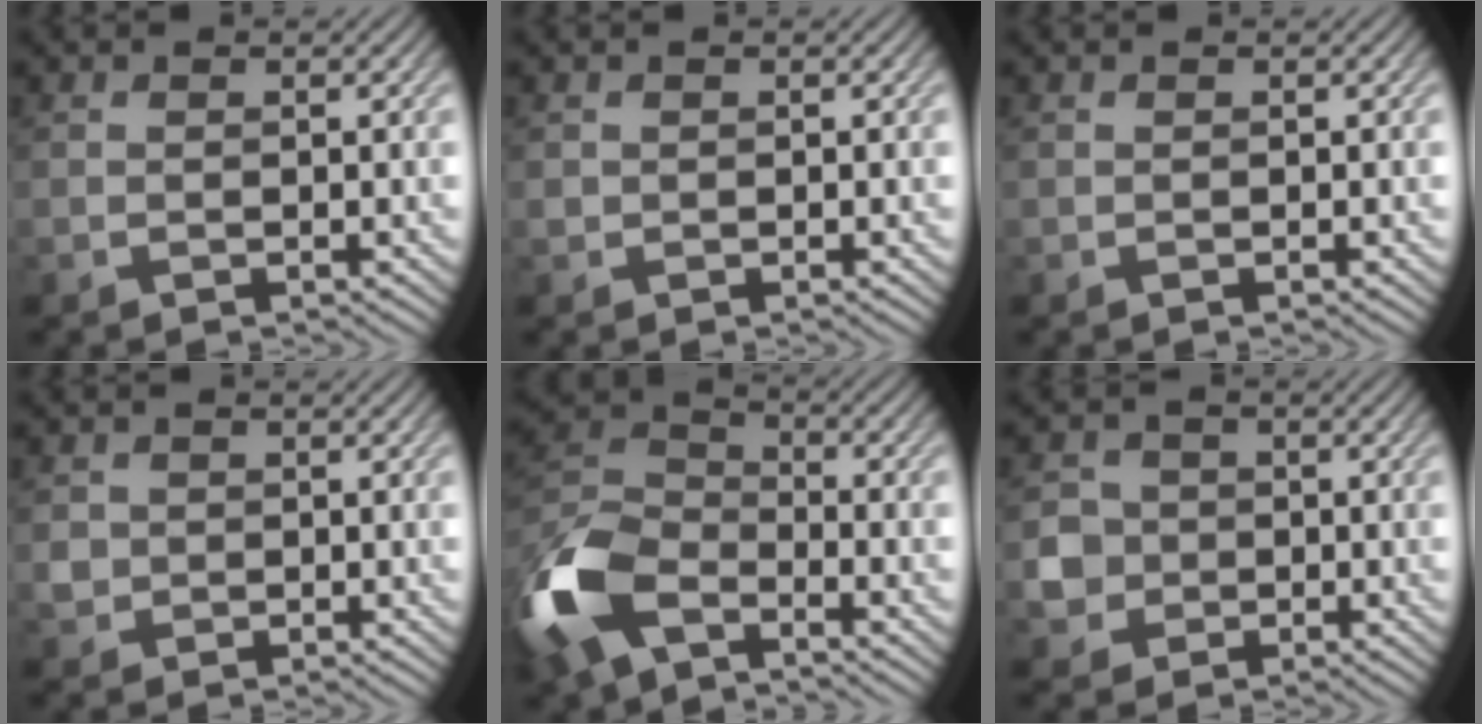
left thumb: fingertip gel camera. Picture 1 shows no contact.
{"total": 0.6, "force": [0.0, 0.6, -0.1], "torque": [0.001, -0.002, -0.002]}
{"total": 0.0}
{"total": 1.7, "force": [0.2, 1.7, 0.2], "torque": [-0.009, -0.002, 0.000]}
{"total": 13.7, "force": [-7.1, 7.4, 9.1], "torque": [-0.242, -0.017, -0.153]}
{"total": 4.4, "force": [-0.7, 4.2, 0.9], "torque": [-0.025, -0.004, -0.033]}